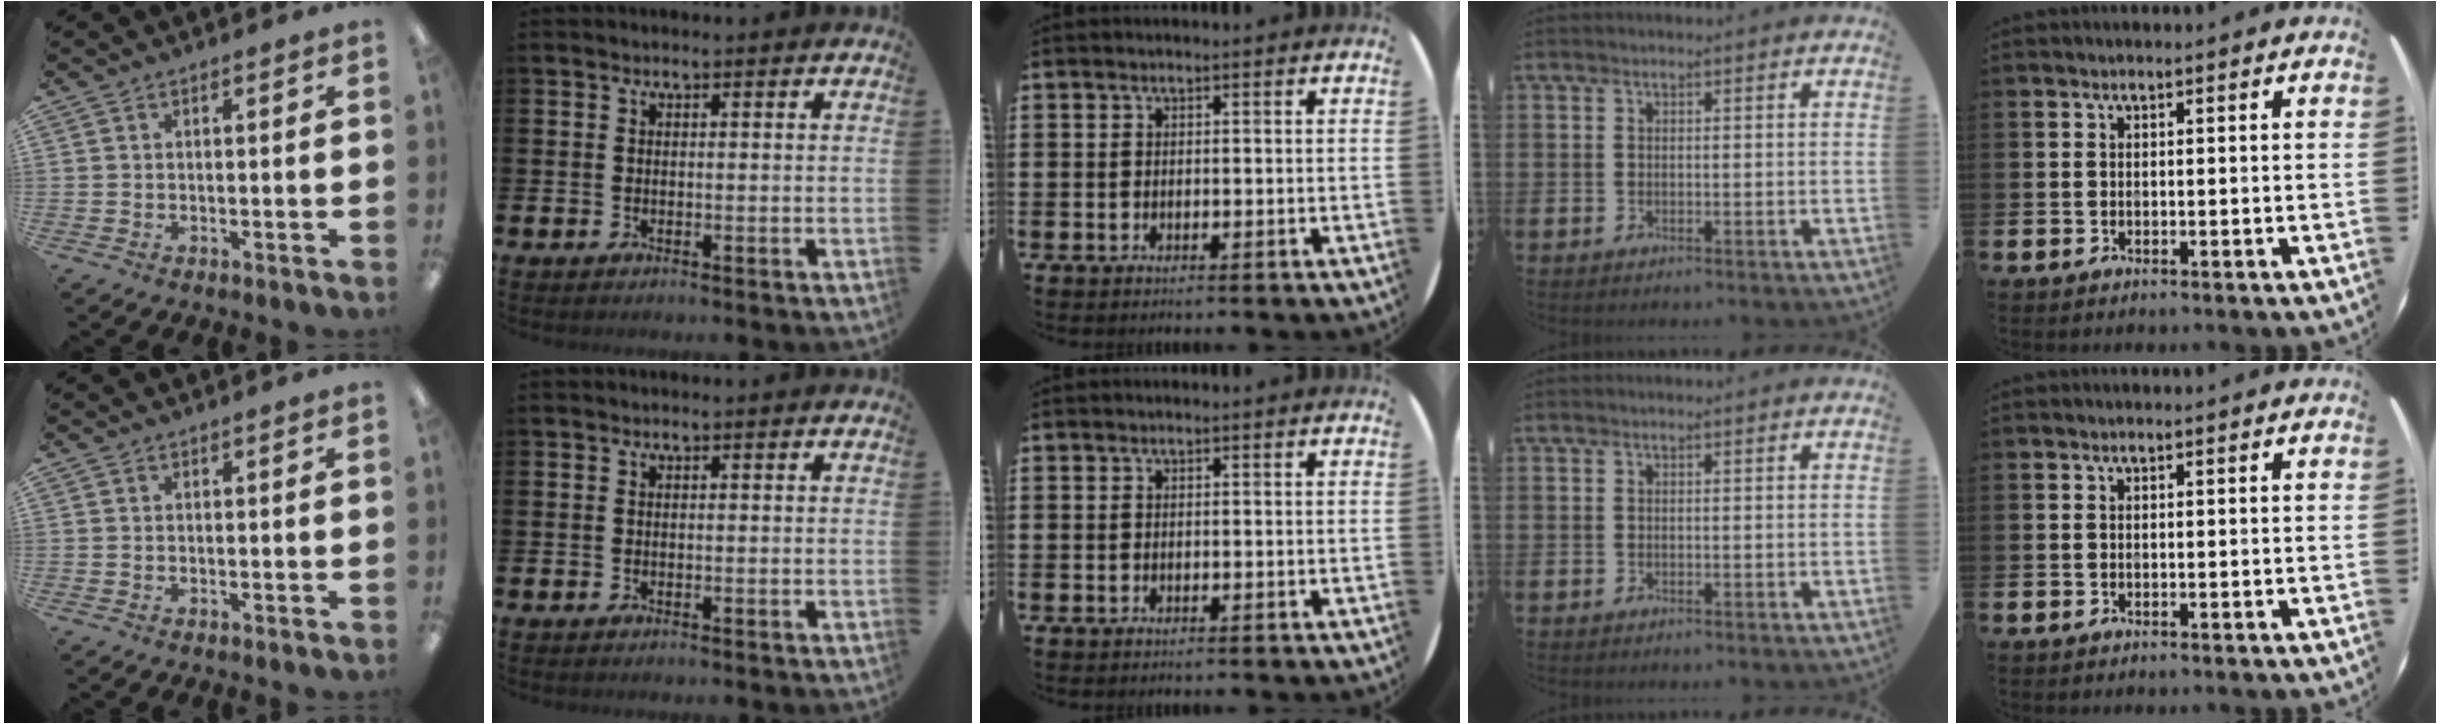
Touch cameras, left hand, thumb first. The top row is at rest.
{}